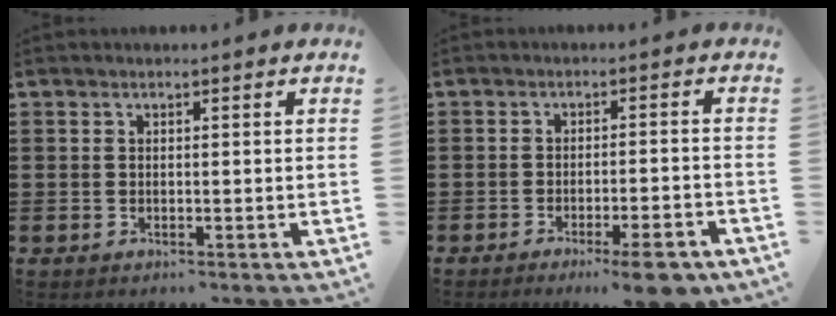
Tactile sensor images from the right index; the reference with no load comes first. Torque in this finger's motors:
{"motor_torque": [1.00, -1.12, 0.33, 0.04]}